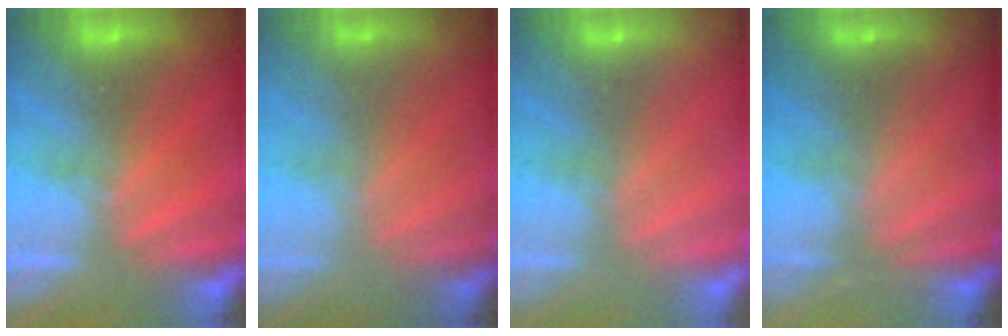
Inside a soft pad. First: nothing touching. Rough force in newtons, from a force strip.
{"total": 1.6}
{"total": 2.9}
{"total": 2.3}